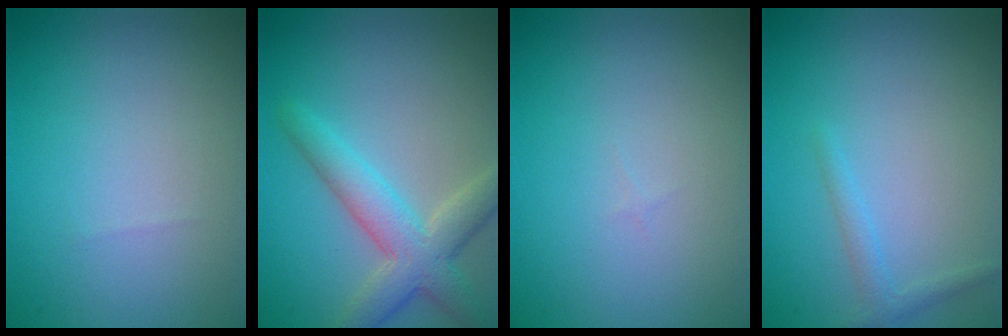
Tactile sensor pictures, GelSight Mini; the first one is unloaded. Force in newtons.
{"total": 4.9, "press": 4.9, "slide": 0.3}
{"total": 0.0}
{"total": 1.3, "press": 1.3, "slide": 0.1}